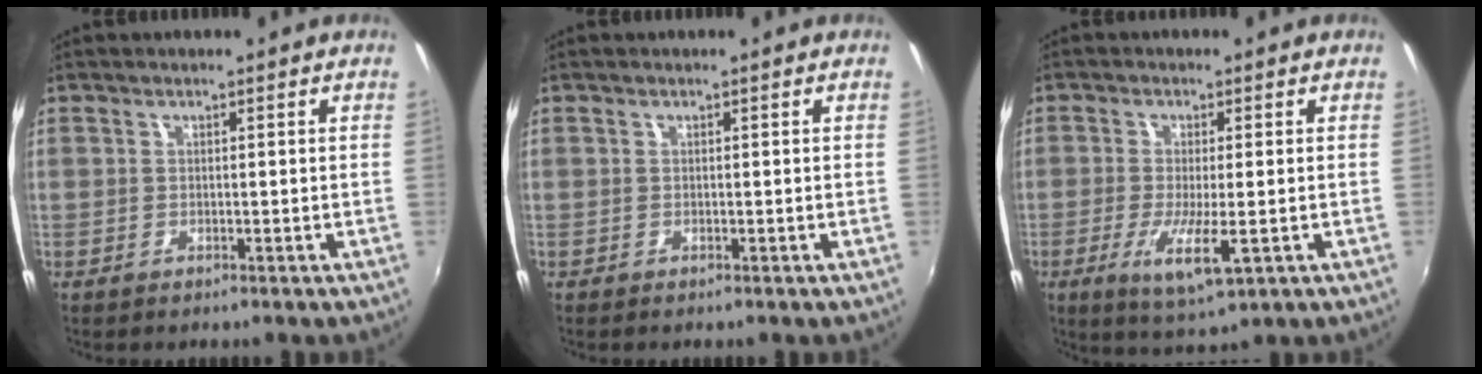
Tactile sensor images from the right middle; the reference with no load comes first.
{"total": 0.0}
{"total": 7.4, "force": [-2.4, 1.3, 6.9], "torque": [-0.142, -0.021, -0.042]}